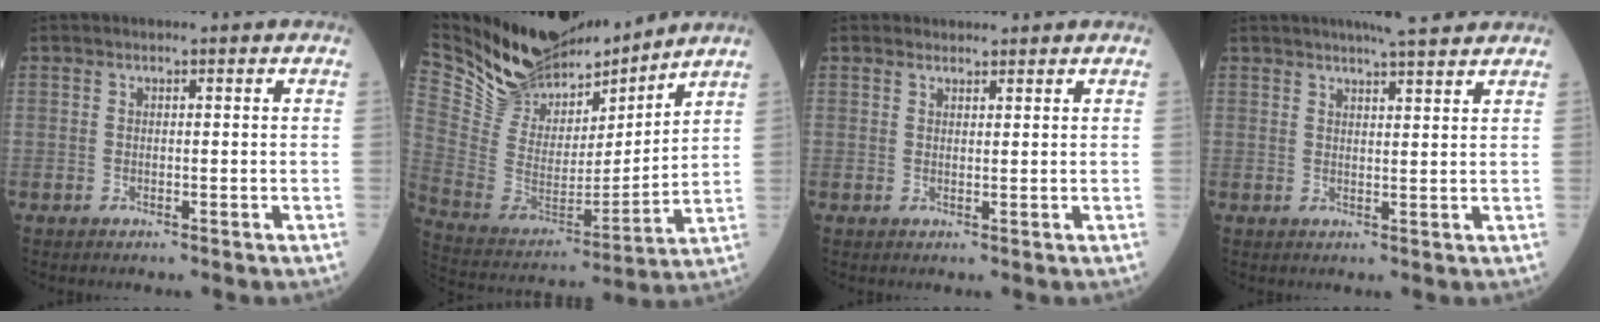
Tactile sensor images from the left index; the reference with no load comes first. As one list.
[{"total": 17.4, "force": [15.6, 5.2, 5.6], "torque": [-0.120, -0.015, 0.286]}, {"total": 1.2, "force": [1.1, 0.6, -0.1], "torque": [-0.002, 0.006, 0.018]}, {"total": 6.2, "force": [5.5, 0.4, 2.9], "torque": [-0.044, 0.013, 0.075]}]